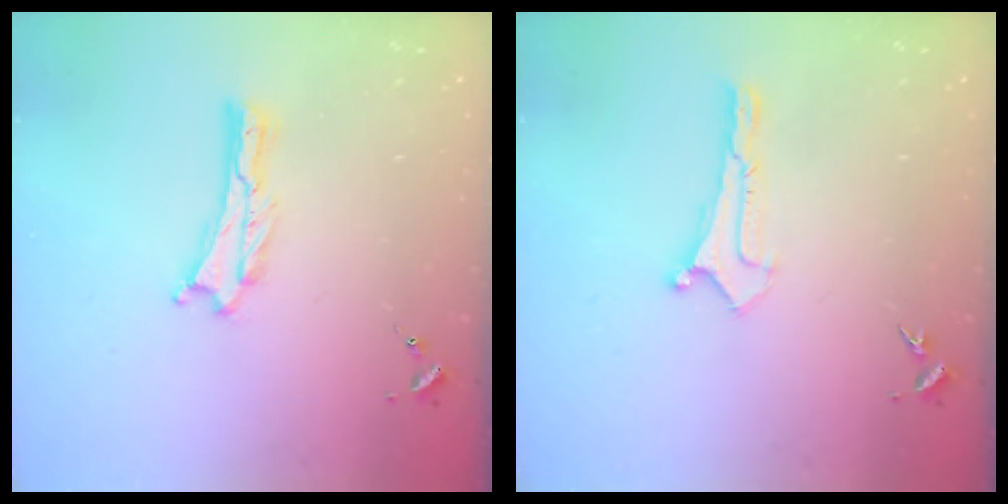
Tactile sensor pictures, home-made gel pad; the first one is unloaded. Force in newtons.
{"total": 0.0}